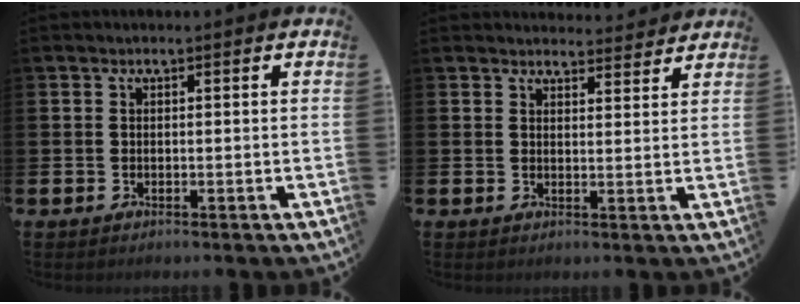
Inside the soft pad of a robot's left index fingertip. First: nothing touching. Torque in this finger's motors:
{"motor_torque": [0.84, -1.29, 0.19, 0.04]}